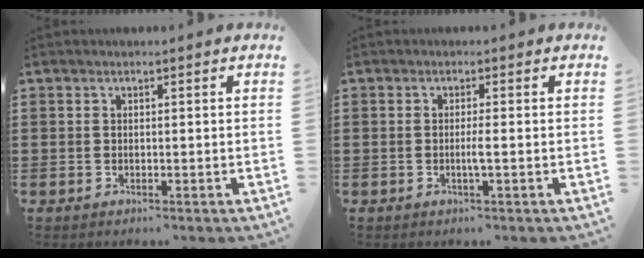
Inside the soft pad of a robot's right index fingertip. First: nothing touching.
{"total": 1.8, "force": [-0.4, -0.2, 1.7], "torque": [-0.031, -0.004, -0.010]}